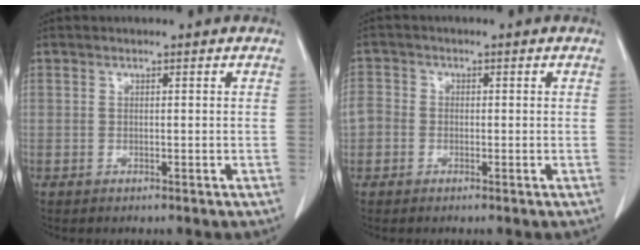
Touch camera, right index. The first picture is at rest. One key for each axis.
{"total": 3.3, "fx": -0.8, "fy": 3.0, "fz": 1.0, "tx": -0.019, "ty": 0.013, "tz": -0.022}